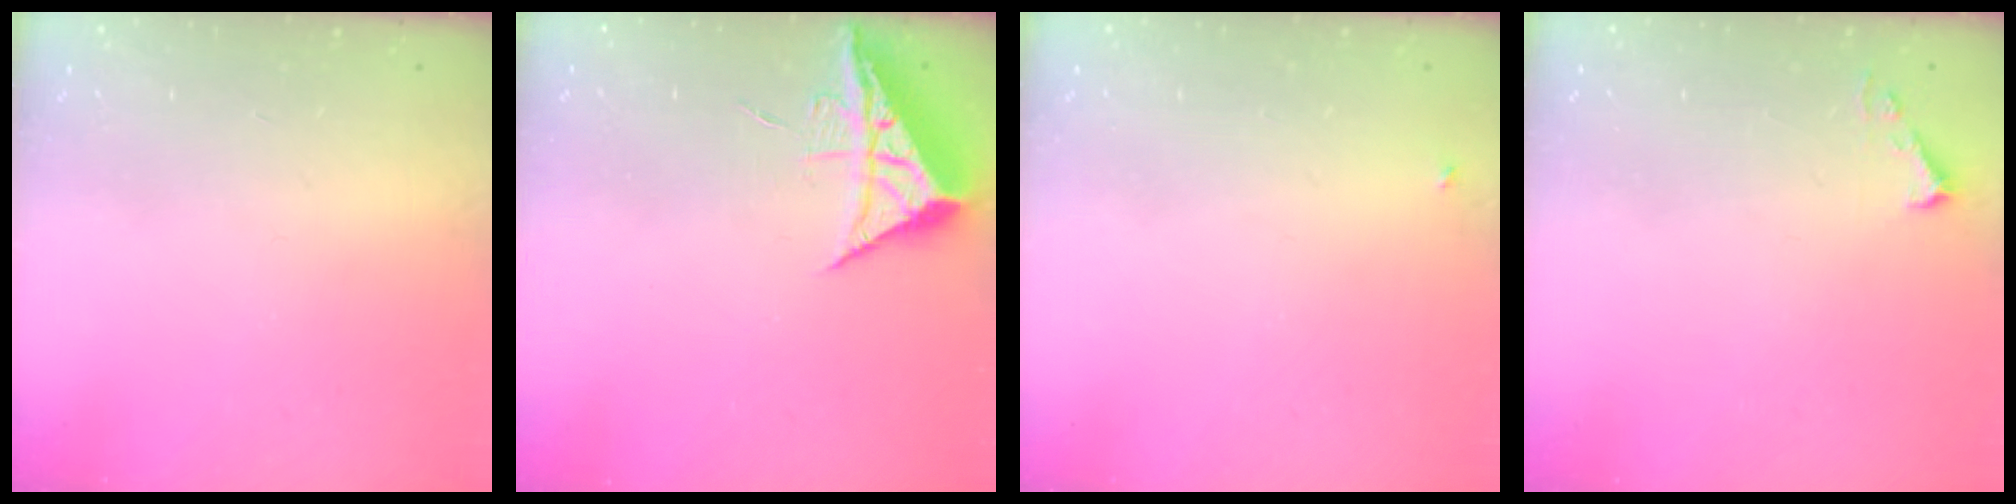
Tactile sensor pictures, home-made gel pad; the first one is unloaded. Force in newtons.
{"total": 7.7, "press": 7.7, "slide": 0.4}
{"total": 3.5, "press": 3.4, "slide": 0.5}
{"total": 3.7, "press": 3.7, "slide": 0.5}